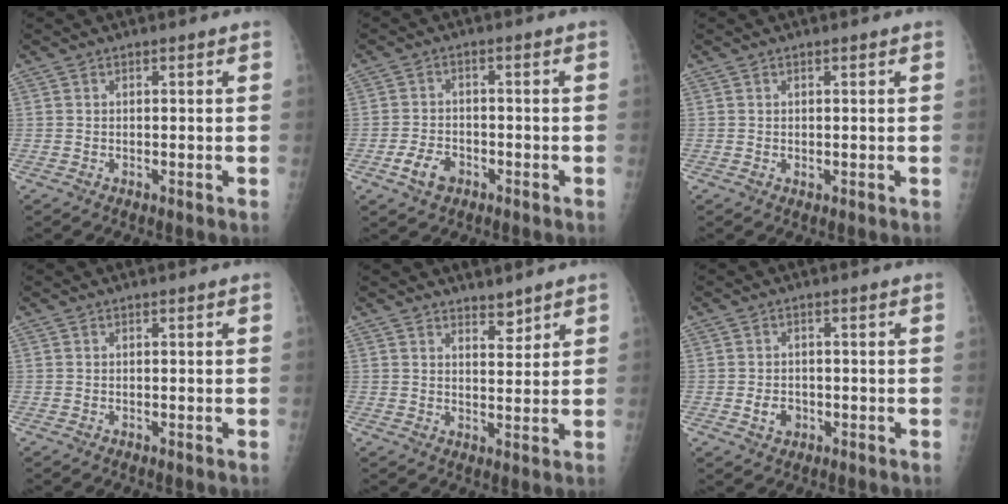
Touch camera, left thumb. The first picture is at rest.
{"total": 4.7, "force": [-2.4, 3.2, 2.6], "torque": [-0.042, 0.014, -0.041]}
{"total": 0.7, "force": [0.2, 0.4, 0.5], "torque": [-0.006, -0.002, 0.005]}
{"total": 0.0}
{"total": 3.3, "force": [2.8, 1.2, 1.2], "torque": [-0.006, -0.024, 0.047]}
{"total": 3.0, "force": [-0.9, 2.4, 1.6], "torque": [-0.019, 0.003, -0.009]}